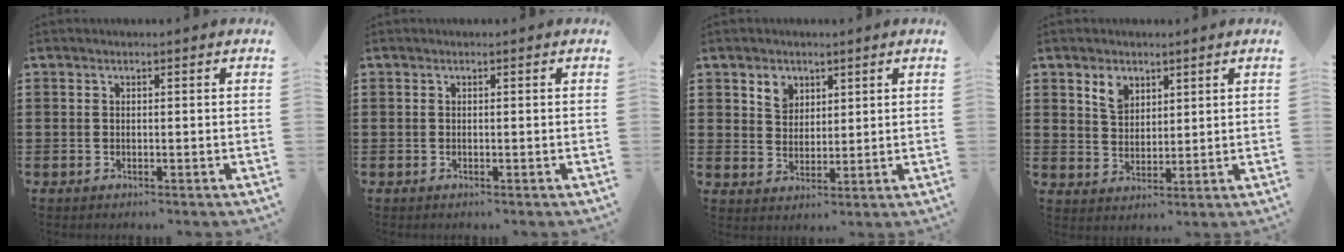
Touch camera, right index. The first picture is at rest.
{"total": 0.0}
{"total": 3.9, "force": [2.5, 2.8, 1.0], "torque": [-0.024, 0.008, 0.045]}
{"total": 4.1, "force": [2.7, 2.7, 1.6], "torque": [-0.035, 0.006, 0.048]}